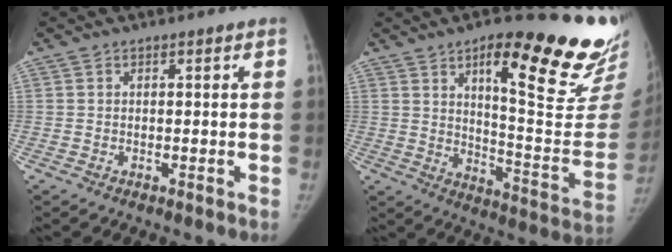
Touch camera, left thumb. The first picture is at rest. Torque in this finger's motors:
{"motor_torque": [0.18, 0.12, 1.43, -1.34, 0.06]}